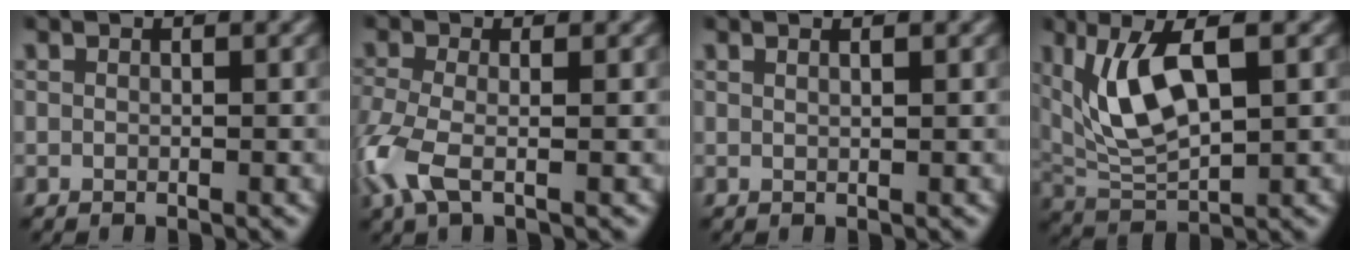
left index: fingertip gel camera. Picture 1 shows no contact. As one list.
[{"total": 4.6, "force": [-2.0, 1.7, 3.8], "torque": [-0.108, -0.010, -0.052]}, {"total": 0.9, "force": [0.6, 0.1, 0.6], "torque": [-0.005, 0.000, 0.003]}, {"total": 7.3, "force": [2.2, 2.7, 6.4], "torque": [-0.133, -0.001, 0.045]}]